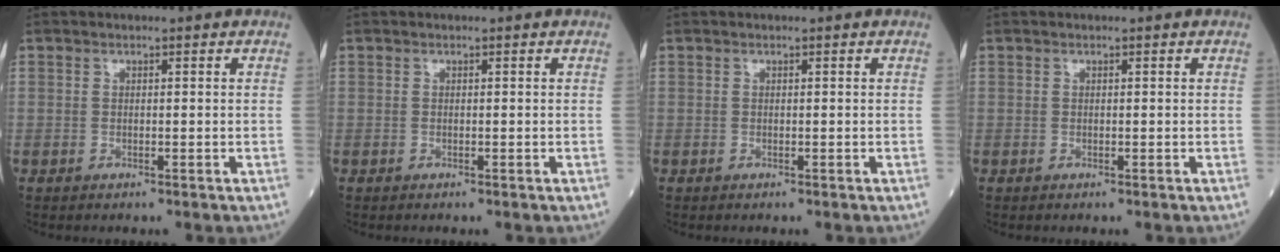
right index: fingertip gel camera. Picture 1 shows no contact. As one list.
[{"total": 0.0}, {"total": 0.0}, {"total": 0.0}]